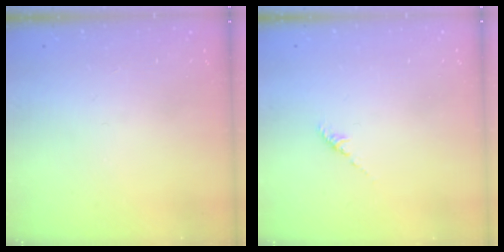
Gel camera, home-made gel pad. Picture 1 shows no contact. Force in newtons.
{"total": 1.2, "press": 1.1, "slide": 0.5}